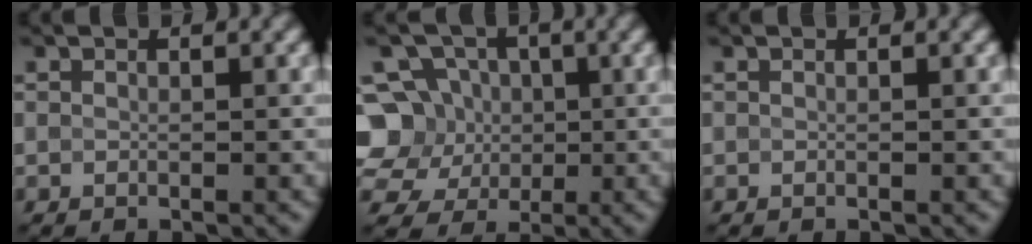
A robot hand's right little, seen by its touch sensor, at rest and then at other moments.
{"total": 6.7, "force": [0.1, 6.3, 2.5], "torque": [-0.044, 0.012, -0.032]}
{"total": 0.0}